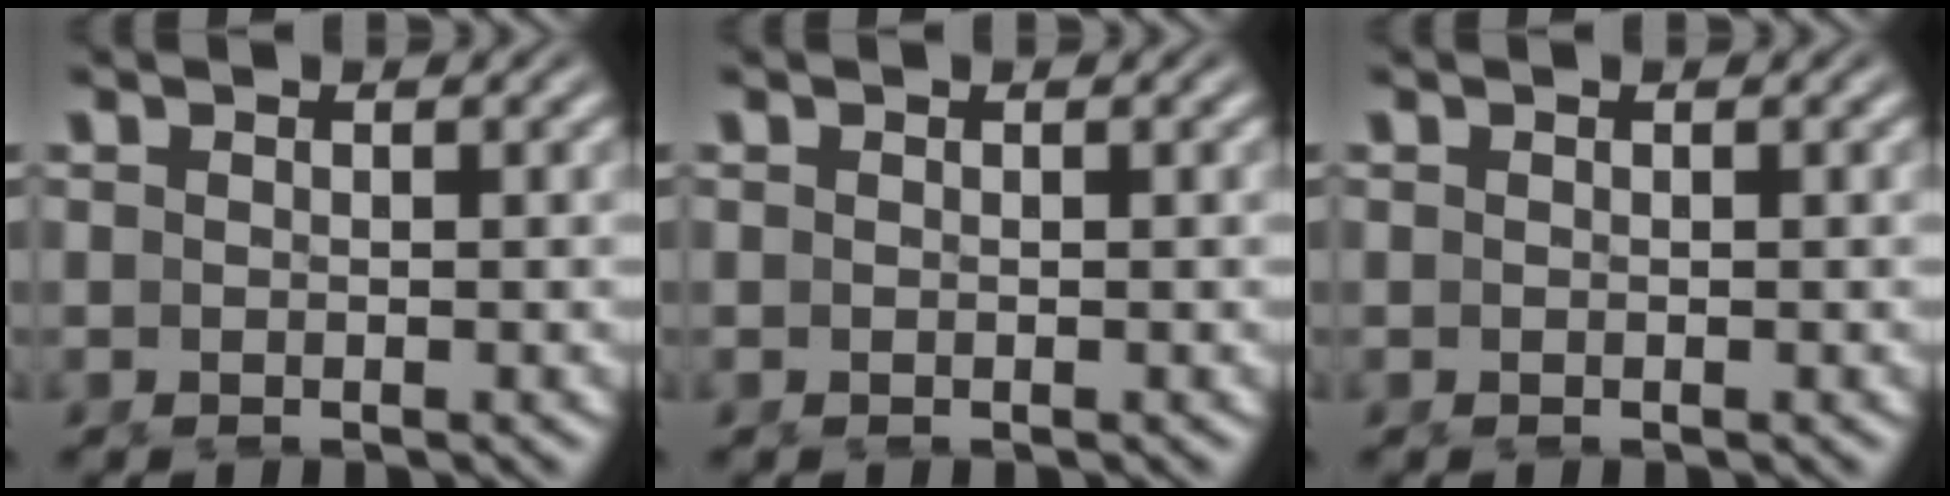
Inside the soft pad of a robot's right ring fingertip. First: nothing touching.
{"total": 0.0}
{"total": 0.0}